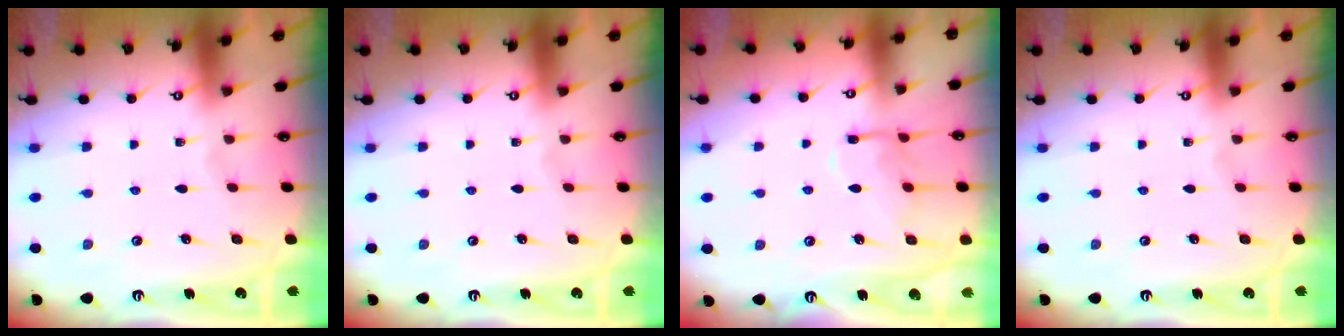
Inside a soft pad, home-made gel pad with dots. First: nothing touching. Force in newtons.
{"total": 0.0}
{"total": 11.6, "press": 11.5, "slide": 0.8}
{"total": 0.0}